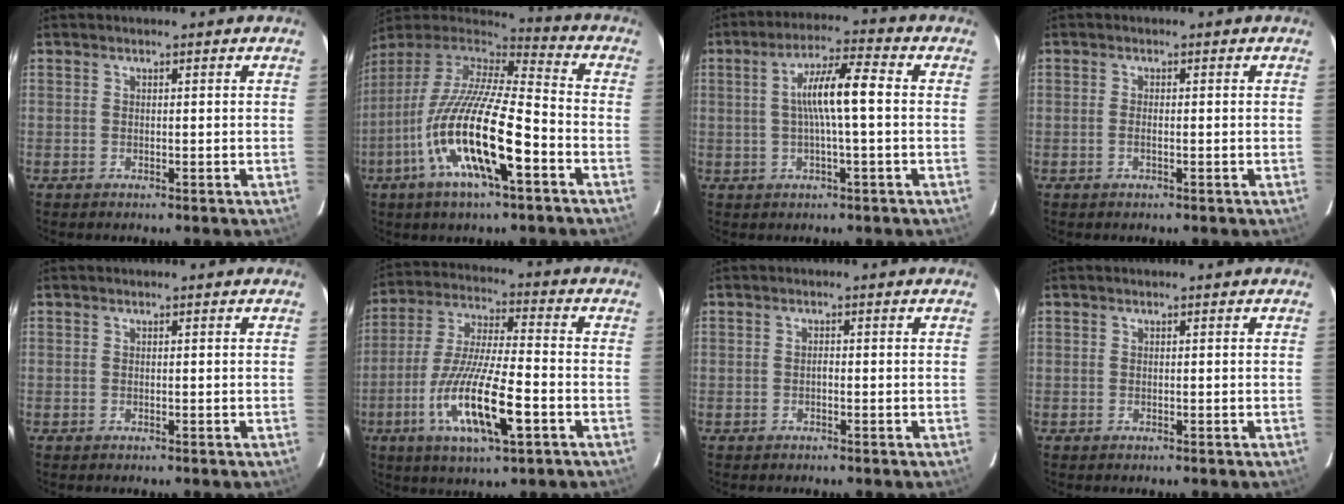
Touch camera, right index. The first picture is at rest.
{"total": 21.4, "force": [-8.3, 4.8, 19.2], "torque": [-0.355, -0.035, -0.163]}
{"total": 8.5, "force": [0.1, 0.6, 8.5], "torque": [-0.151, 0.014, 0.002]}
{"total": 0.9, "force": [-0.2, 0.2, 0.8], "torque": [-0.019, 0.001, -0.005]}
{"total": 0.0}
{"total": 16.4, "force": [-6.2, 3.1, 14.8], "torque": [-0.303, -0.021, -0.117]}
{"total": 0.6, "force": [-0.3, 0.3, 0.4], "torque": [-0.004, 0.005, -0.007]}
{"total": 0.0}